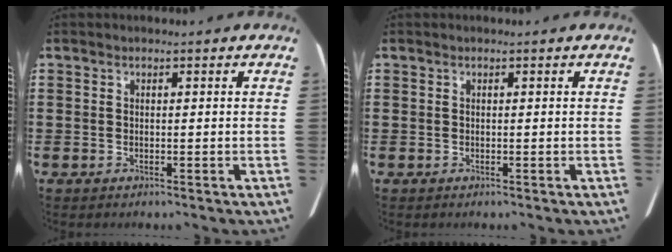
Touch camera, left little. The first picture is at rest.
{"total": 0.0}